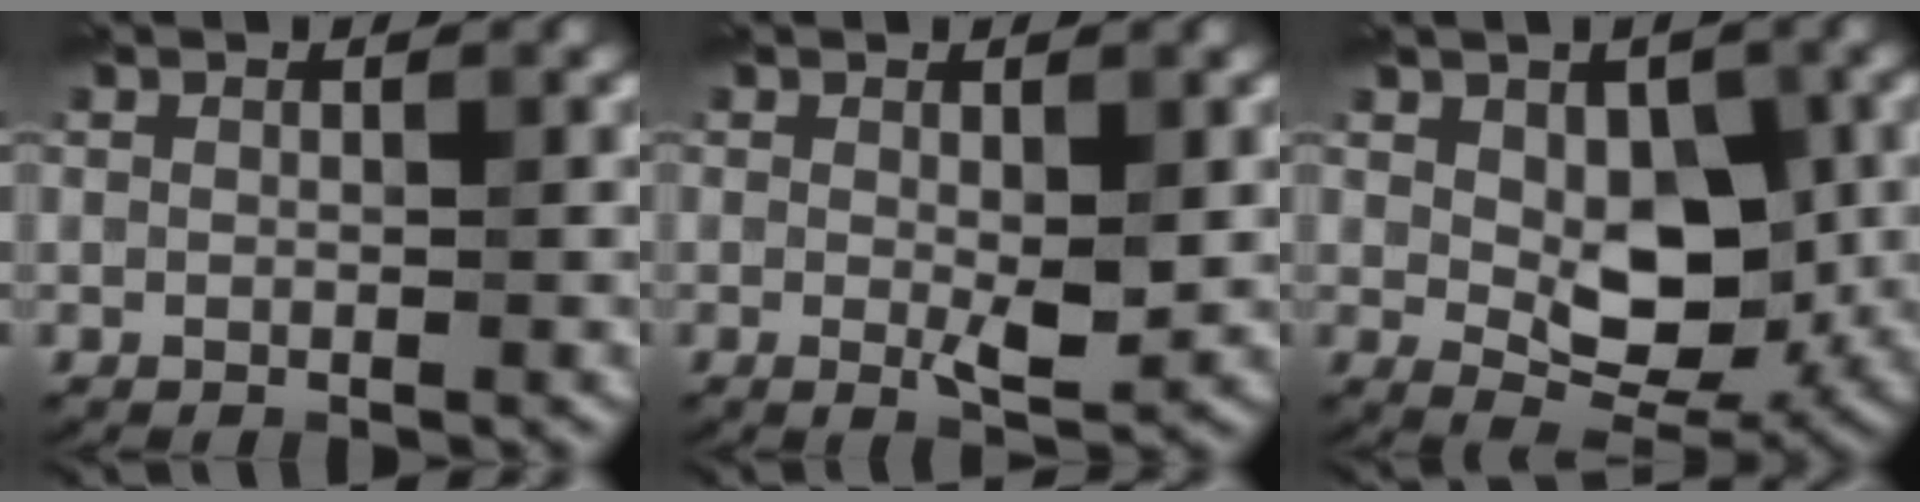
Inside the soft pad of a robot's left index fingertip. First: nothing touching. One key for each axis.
{"total": 2.4, "fx": -0.1, "fy": 0.7, "fz": 2.3, "tx": -0.039, "ty": -0.008, "tz": 0.002}
{"total": 6.4, "fx": 0.6, "fy": 4.0, "fz": 5.0, "tx": -0.076, "ty": -0.018, "tz": 0.018}